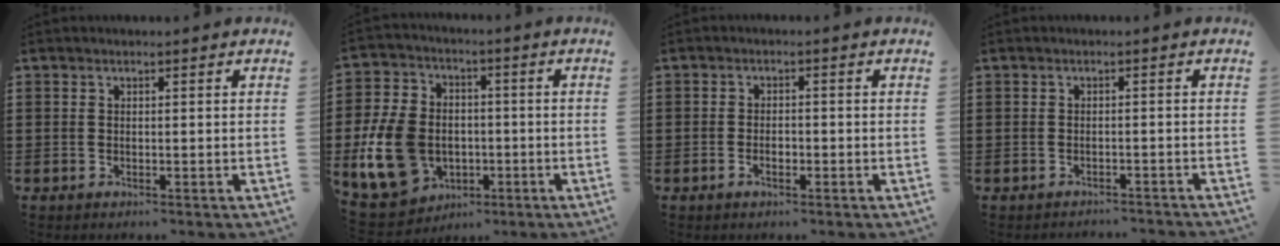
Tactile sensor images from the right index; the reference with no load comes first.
{"total": 13.2, "force": [-2.8, 10.1, 8.0], "torque": [-0.217, 0.014, -0.050]}
{"total": 1.1, "force": [-0.6, 0.2, 0.9], "torque": [-0.016, 0.000, -0.011]}
{"total": 1.4, "force": [-1.4, 0.2, -0.3], "torque": [0.002, 0.005, -0.032]}